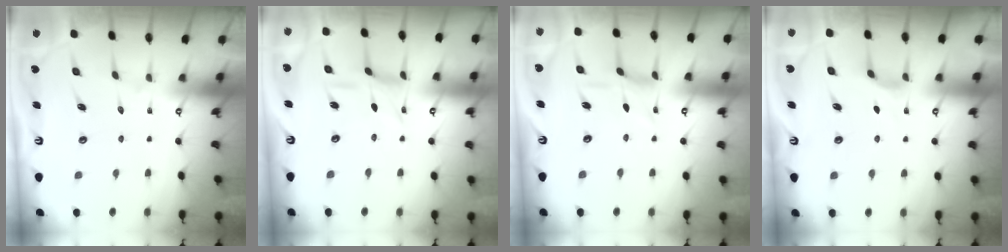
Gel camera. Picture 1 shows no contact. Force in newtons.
{"total": 2.9, "press": 2.9, "slide": 0.2}
{"total": 2.1, "press": 2.1, "slide": 0.5}
{"total": 3.6, "press": 3.5, "slide": 0.7}